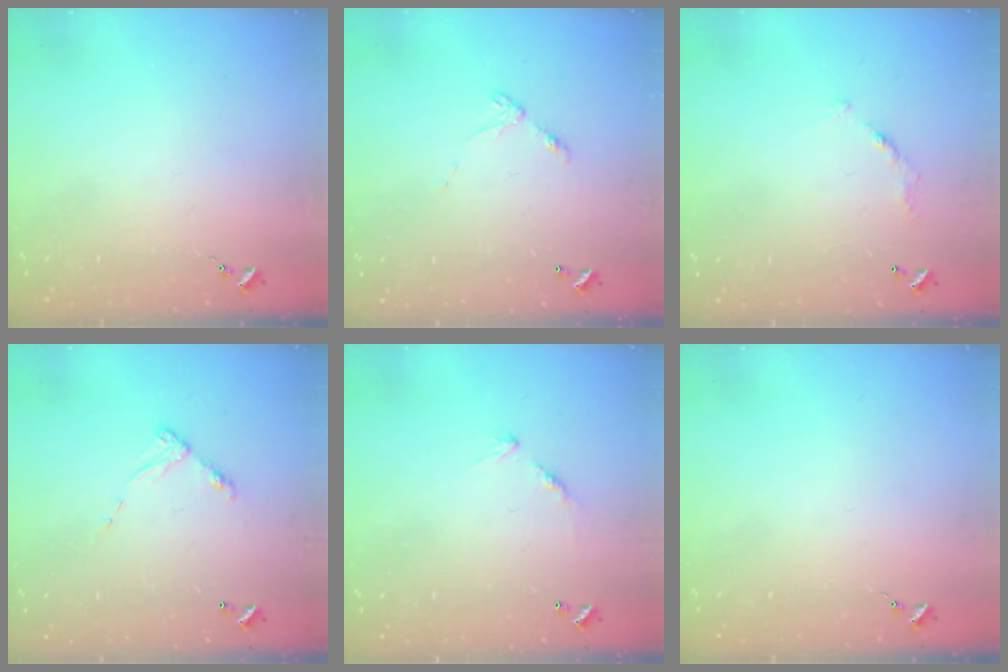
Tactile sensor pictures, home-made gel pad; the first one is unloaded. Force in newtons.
{"total": 5.8, "press": 5.8, "slide": 0.5}
{"total": 7.1, "press": 7.1, "slide": 0.6}
{"total": 8.0, "press": 7.9, "slide": 0.7}
{"total": 7.3, "press": 7.3, "slide": 0.5}
{"total": 0.0}